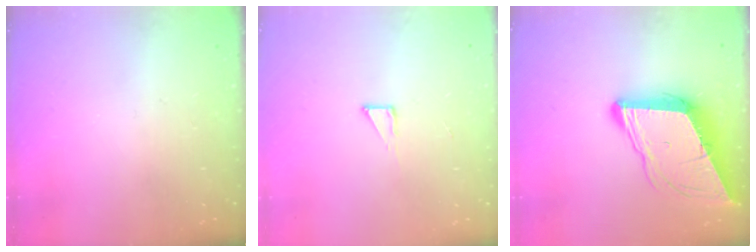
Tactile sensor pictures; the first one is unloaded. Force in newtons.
{"total": 3.7, "press": 3.7, "slide": 0.4}
{"total": 11.1, "press": 10.6, "slide": 3.3}